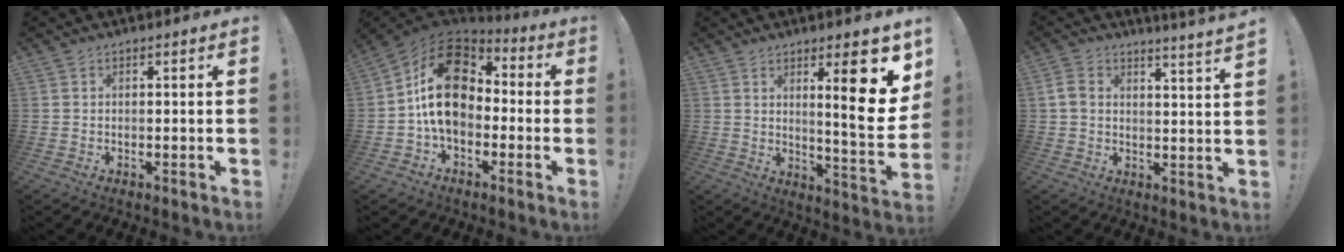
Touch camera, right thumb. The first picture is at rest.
{"total": 18.8, "force": [1.7, 13.2, 13.3], "torque": [-0.233, 0.017, 0.031]}
{"total": 15.8, "force": [6.4, 3.1, 14.1], "torque": [-0.181, -0.050, 0.085]}
{"total": 5.3, "force": [3.6, 1.1, 3.7], "torque": [-0.060, -0.033, 0.063]}